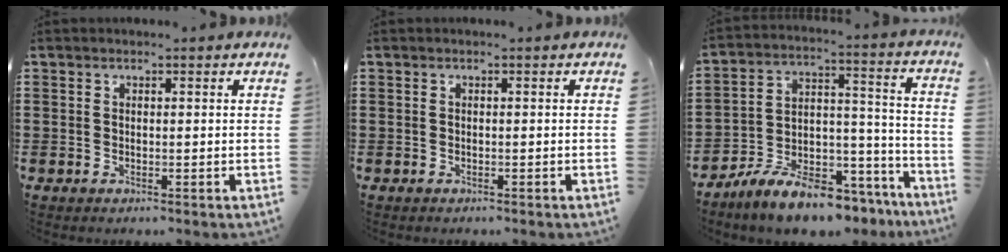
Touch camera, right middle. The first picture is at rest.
{"total": 0.0}
{"total": 9.9, "force": [-8.6, 2.2, 4.3], "torque": [-0.082, 0.026, -0.167]}